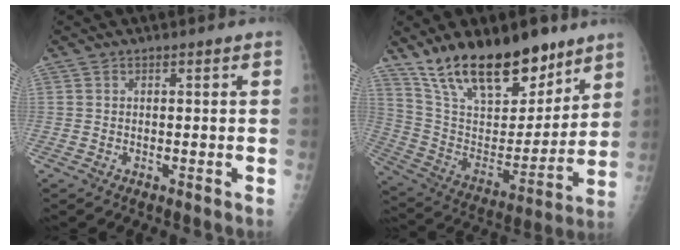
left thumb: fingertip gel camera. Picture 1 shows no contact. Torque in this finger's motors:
{"motor_torque": [1.64, 1.69, 1.24, -1.53, 0.44]}